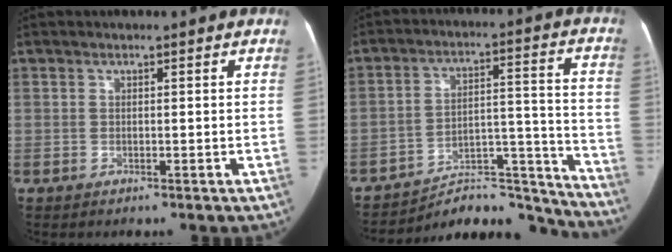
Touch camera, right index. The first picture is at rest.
{"total": 15.1, "force": [-14.8, 2.8, 1.2], "torque": [0.012, 0.081, -0.217]}